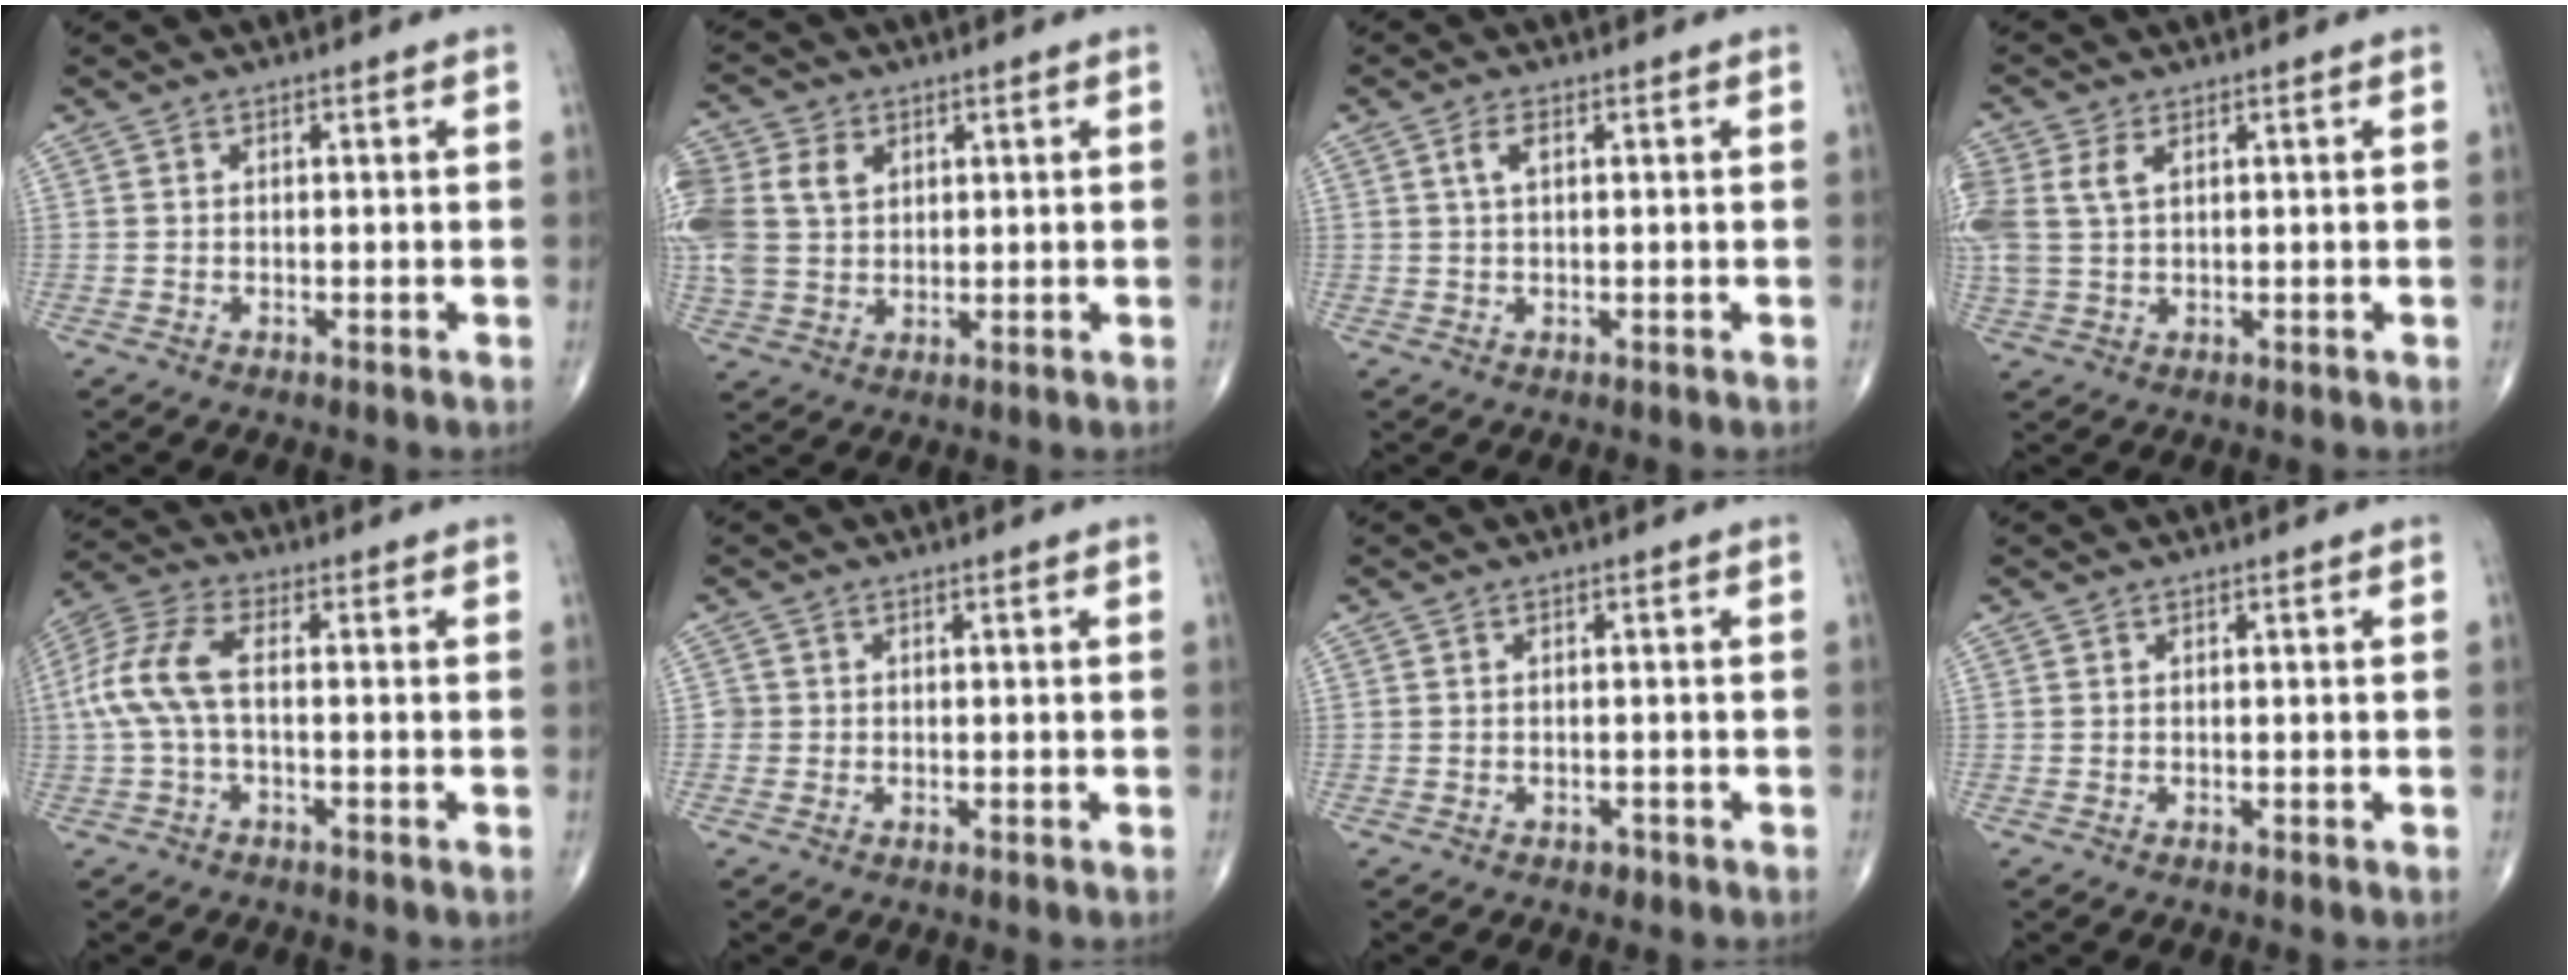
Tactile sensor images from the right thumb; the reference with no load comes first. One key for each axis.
{"total": 13.1, "fx": 3.4, "fy": 9.9, "fz": 7.7, "tx": -0.189, "ty": 0.007, "tz": 0.067}
{"total": 2.4, "fx": 0.7, "fy": 1.0, "fz": 2.0, "tx": -0.042, "ty": 0.007, "tz": 0.015}
{"total": 6.9, "fx": 2.0, "fy": 4.2, "fz": 5.1, "tx": -0.141, "ty": 0.012, "tz": 0.048}
{"total": 8.9, "fx": -0.4, "fy": 3.9, "fz": 8.0, "tx": -0.199, "ty": 0.026, "tz": -0.011}
{"total": 1.3, "fx": -0.2, "fy": 1.3, "fz": 0.0, "tx": 0.009, "ty": 0.006, "tz": -0.007}
{"total": 1.0, "fx": -0.7, "fy": 0.7, "fz": 0.3, "tx": -0.002, "ty": 0.001, "tz": -0.011}
{"total": 0.0}